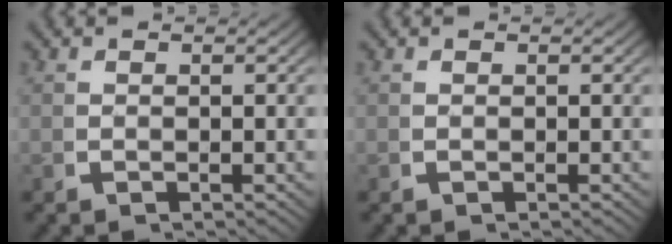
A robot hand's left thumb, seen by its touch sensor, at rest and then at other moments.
{"total": 0.0}